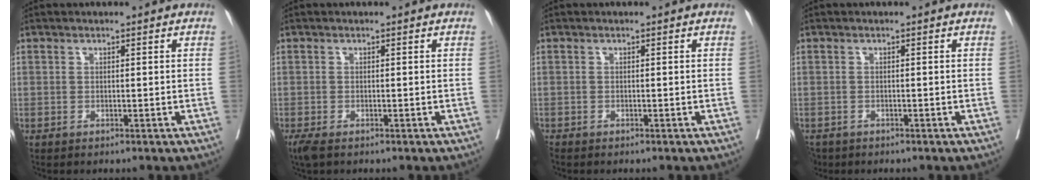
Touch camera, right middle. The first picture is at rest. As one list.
[{"total": 2.6, "force": [-1.9, 0.8, 1.6], "torque": [-0.037, -0.012, -0.032]}, {"total": 0.5, "force": [-0.5, 0.0, 0.0], "torque": [-0.009, -0.003, -0.015]}, {"total": 3.5, "force": [-2.6, 2.2, 0.8], "torque": [-0.019, -0.005, -0.046]}]